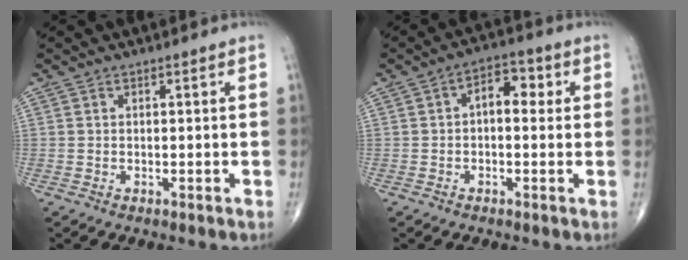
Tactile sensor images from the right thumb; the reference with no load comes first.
{"total": 5.9, "force": [0.8, 3.4, 4.8], "torque": [-0.047, 0.019, 0.002]}